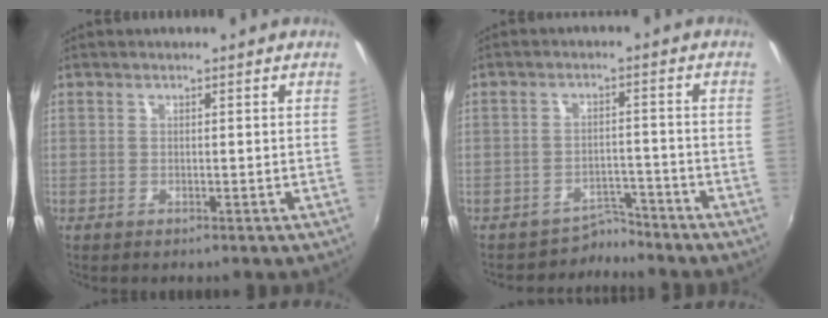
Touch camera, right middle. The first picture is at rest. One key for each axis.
{"total": 4.0, "fx": -3.8, "fy": 1.1, "fz": -0.9, "tx": 0.014, "ty": 0.013, "tz": -0.061}